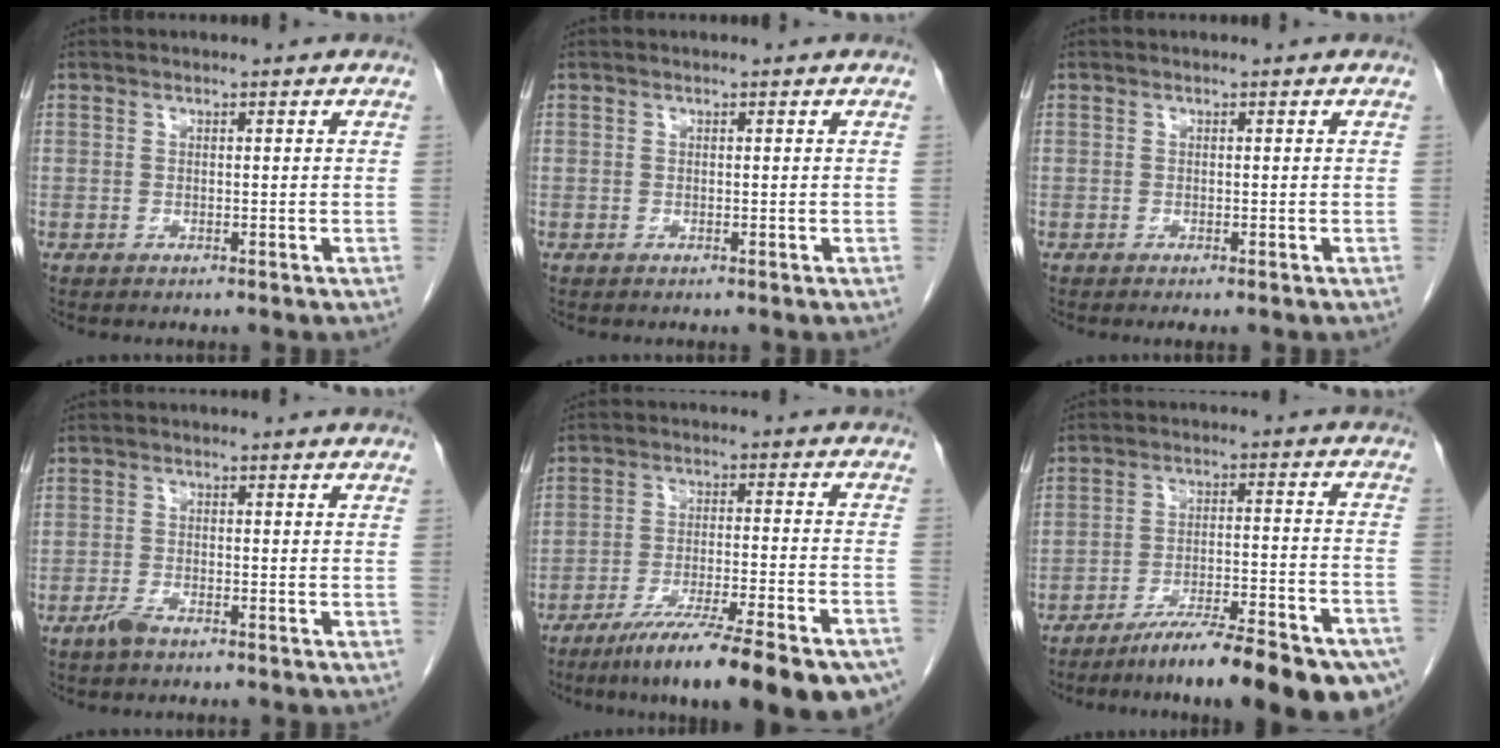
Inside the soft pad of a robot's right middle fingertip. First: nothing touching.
{"total": 0.0}
{"total": 0.9, "force": [-0.6, -0.1, 0.6], "torque": [-0.012, -0.005, -0.009]}
{"total": 2.3, "force": [-1.8, 0.5, 1.3], "torque": [-0.029, -0.001, -0.032]}
{"total": 21.8, "force": [-16.8, 2.1, 13.8], "torque": [-0.142, -0.017, -0.247]}
{"total": 19.2, "force": [-15.0, 1.6, 11.9], "torque": [-0.117, 0.008, -0.222]}